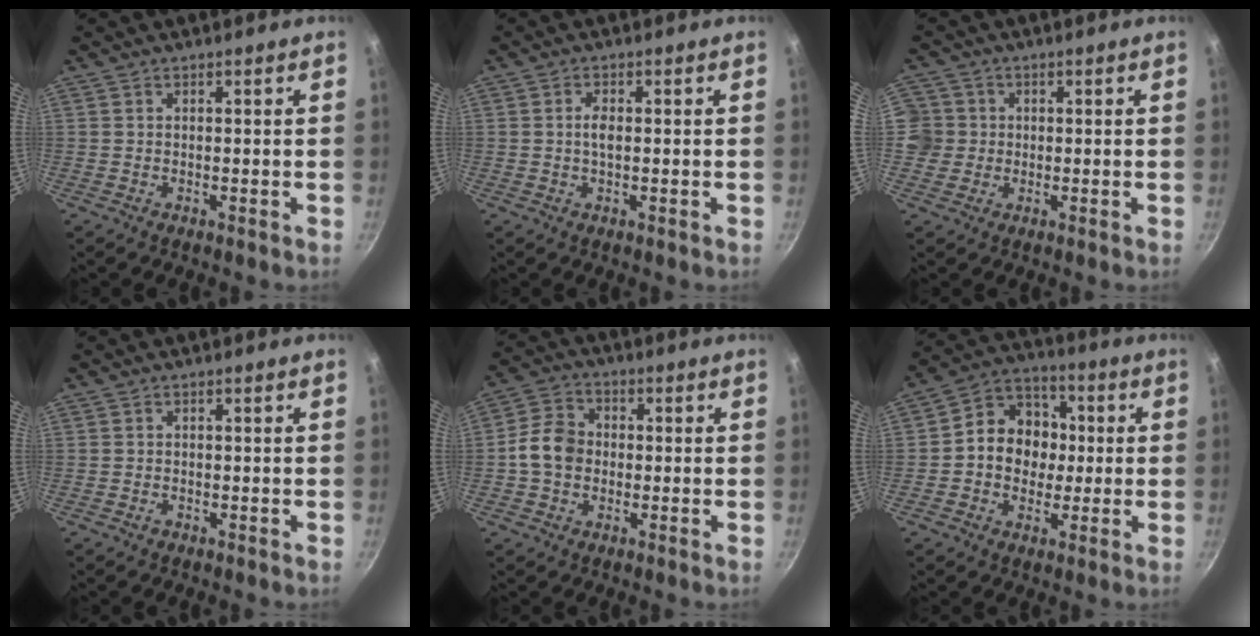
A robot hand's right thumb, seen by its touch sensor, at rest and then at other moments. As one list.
[{"total": 2.4, "force": [0.1, 1.0, 2.2], "torque": [-0.043, 0.003, -0.001]}, {"total": 5.9, "force": [0.0, 5.8, 1.3], "torque": [0.011, 0.004, -0.009]}, {"total": 0.7, "force": [-0.5, 0.5, 0.2], "torque": [-0.005, 0.005, -0.008]}, {"total": 7.7, "force": [-0.9, 6.2, 4.5], "torque": [-0.057, 0.022, -0.031]}, {"total": 12.0, "force": [-0.1, 10.2, 6.3], "torque": [-0.054, 0.025, -0.021]}]